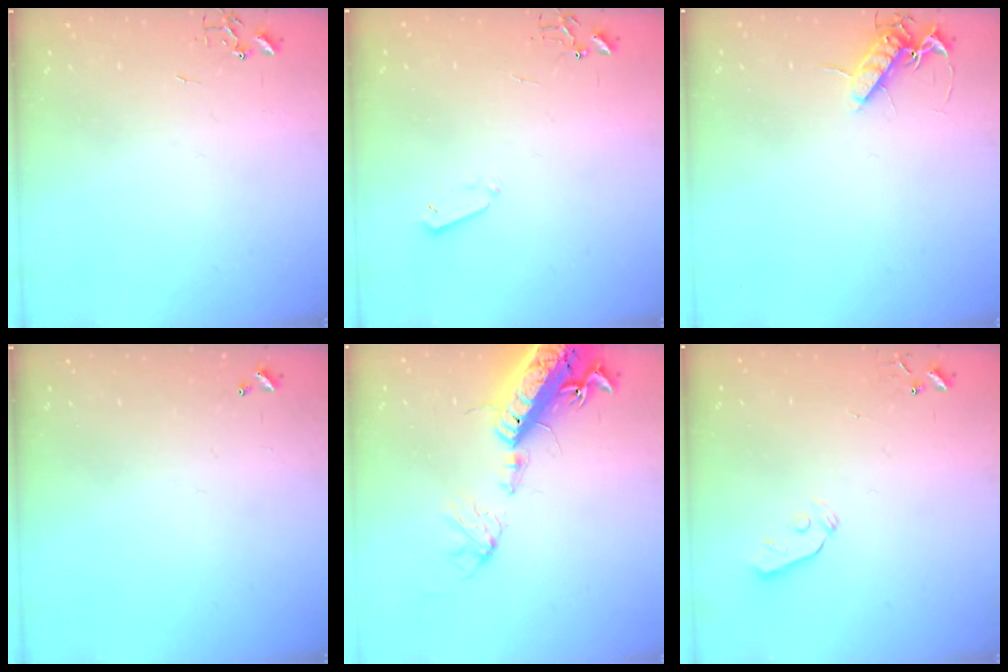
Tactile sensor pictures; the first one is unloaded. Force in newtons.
{"total": 3.3, "press": 3.2, "slide": 0.7}
{"total": 9.3, "press": 9.2, "slide": 1.3}
{"total": 0.0}
{"total": 20.3, "press": 19.8, "slide": 4.4}
{"total": 3.3, "press": 3.2, "slide": 0.7}